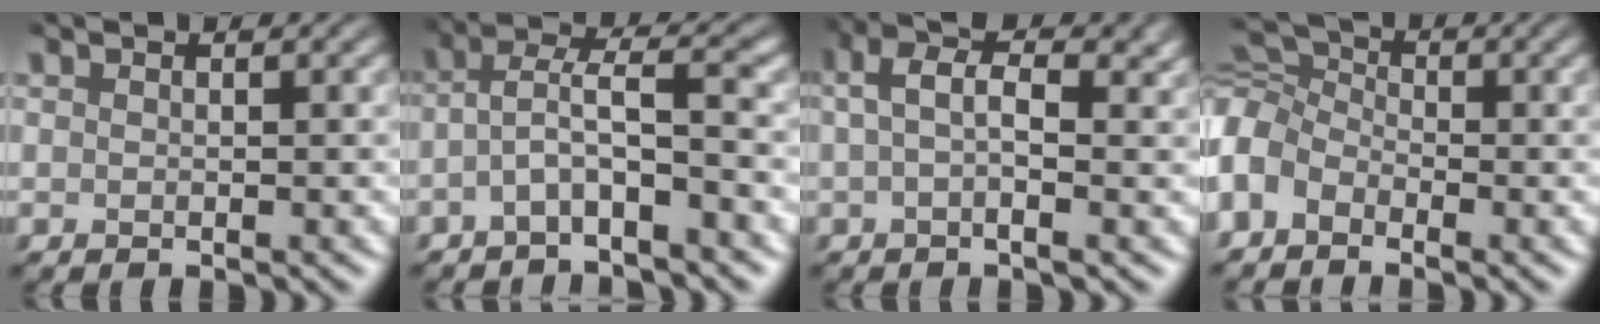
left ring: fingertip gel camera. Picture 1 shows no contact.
{"total": 3.2, "force": [-1.5, 0.4, 2.8], "torque": [-0.055, 0.014, -0.040]}
{"total": 4.1, "force": [0.8, 1.5, 3.8], "torque": [-0.068, 0.008, 0.008]}
{"total": 4.8, "force": [-2.0, 3.4, 2.8], "torque": [-0.062, 0.011, -0.061]}